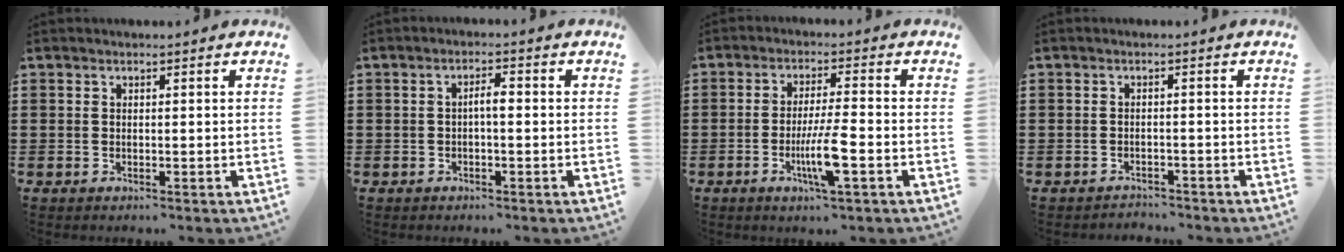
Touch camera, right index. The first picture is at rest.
{"total": 2.2, "force": [-0.3, 0.6, 2.1], "torque": [-0.039, 0.004, -0.008]}
{"total": 6.9, "force": [-2.4, 0.6, 6.4], "torque": [-0.126, -0.015, -0.046]}
{"total": 1.8, "force": [-1.7, 0.3, -0.4], "torque": [0.001, 0.003, -0.041]}